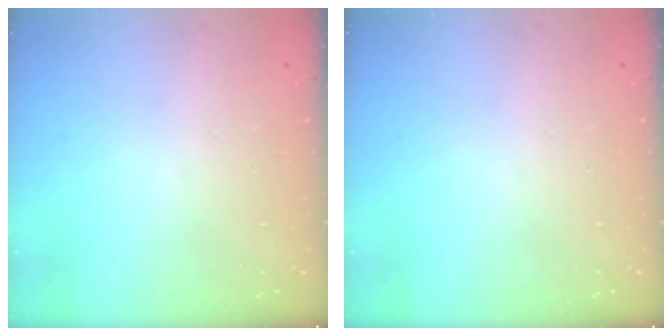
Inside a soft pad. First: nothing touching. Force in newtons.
{"total": 0.0}